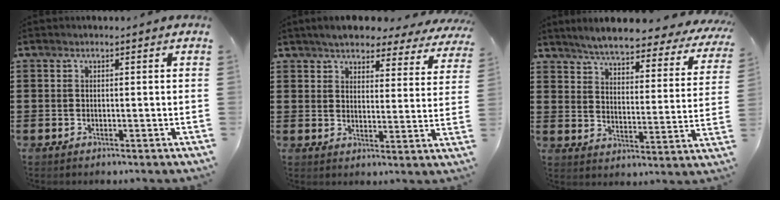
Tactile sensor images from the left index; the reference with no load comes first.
{"total": 4.9, "force": [4.7, 0.8, 1.2], "torque": [-0.046, -0.020, 0.081]}
{"total": 5.1, "force": [4.9, 0.2, 1.4], "torque": [-0.054, -0.035, 0.081]}